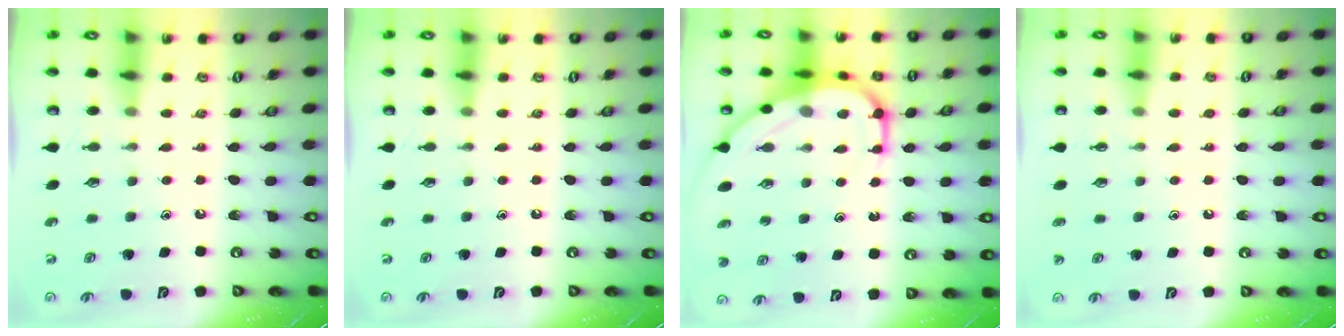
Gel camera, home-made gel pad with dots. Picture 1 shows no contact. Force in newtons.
{"total": 0.0}
{"total": 11.2, "press": 11.1, "slide": 1.1}
{"total": 0.9, "press": 0.9, "slide": 0.0}